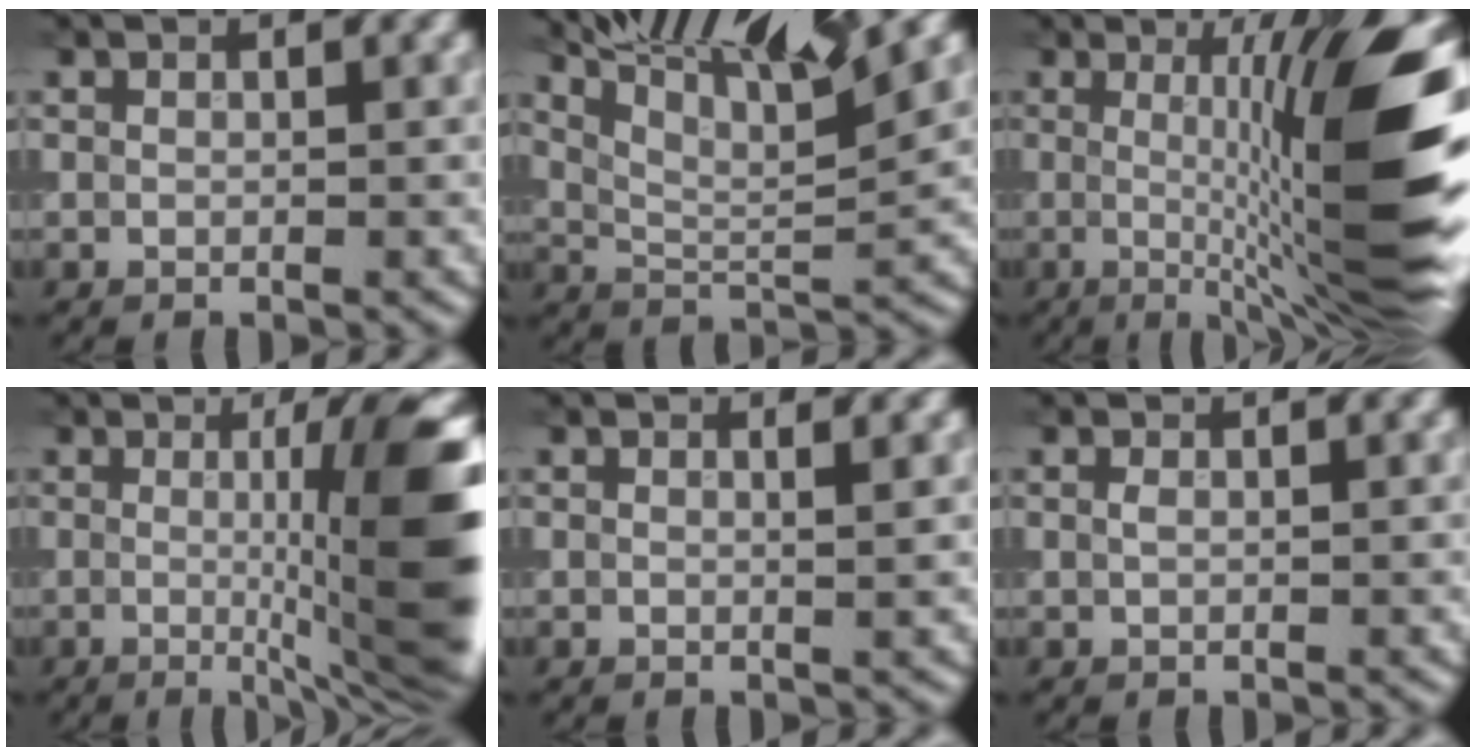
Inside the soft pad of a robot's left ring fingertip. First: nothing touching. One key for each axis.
{"total": 10.1, "fx": 6.5, "fy": 2.0, "fz": 7.4, "tx": -0.128, "ty": 0.016, "tz": 0.109}
{"total": 14.2, "fx": -0.4, "fy": 3.1, "fz": 13.9, "tx": -0.156, "ty": 0.008, "tz": -0.008}
{"total": 12.6, "fx": -0.2, "fy": 2.8, "fz": 12.3, "tx": -0.135, "ty": -0.003, "tz": -0.001}
{"total": 1.4, "fx": 0.4, "fy": 0.6, "fz": 1.2, "tx": -0.009, "ty": 0.002, "tz": -0.007}
{"total": 0.5, "fx": 0.0, "fy": 0.2, "fz": 0.5, "tx": -0.012, "ty": 0.002, "tz": 0.001}